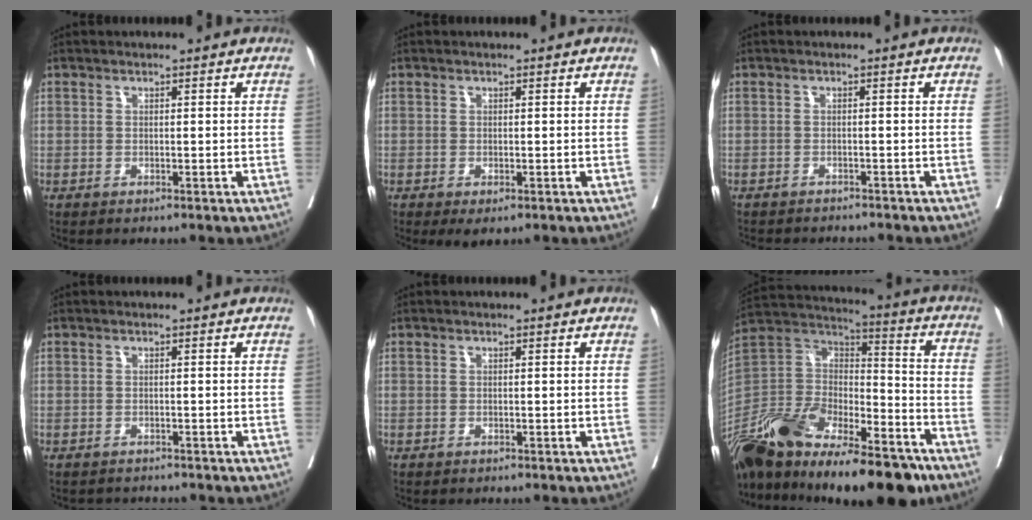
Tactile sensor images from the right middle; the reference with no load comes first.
{"total": 2.1, "force": [-1.1, 0.8, 1.5], "torque": [-0.015, -0.005, -0.009]}
{"total": 6.7, "force": [-6.3, 1.3, 1.8], "torque": [-0.018, -0.007, -0.082]}
{"total": 2.2, "force": [-2.1, 0.6, 0.0], "torque": [0.000, -0.004, -0.032]}
{"total": 0.0}
{"total": 31.0, "force": [-22.3, 10.8, 18.5], "torque": [-0.351, -0.023, -0.376]}